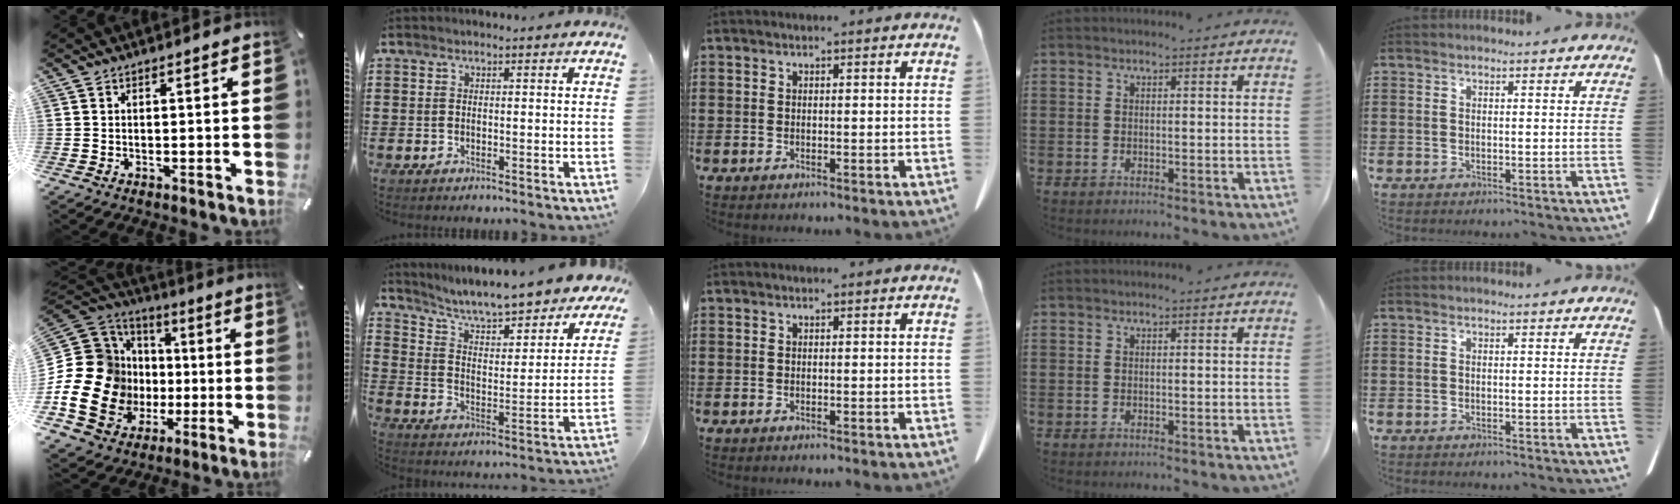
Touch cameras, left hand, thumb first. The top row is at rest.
{"thumb": {"total": 23.0, "force": [-3.4, 19.9, 11.1], "torque": [-0.250, 0.003, -0.023]}, "index": {"total": 6.6, "force": [6.3, -0.1, 2.0], "torque": [-0.066, -0.052, 0.105]}}